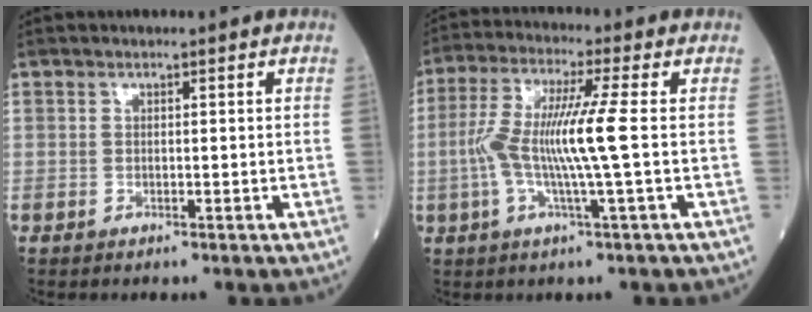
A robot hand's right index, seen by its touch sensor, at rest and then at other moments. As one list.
[{"total": 10.0, "force": [-0.7, -0.5, 9.9], "torque": [-0.204, 0.009, -0.021]}]